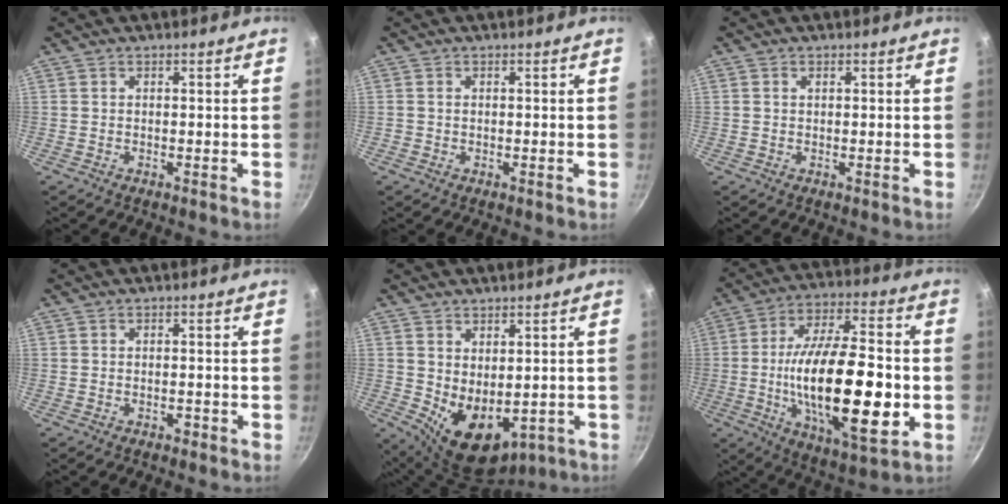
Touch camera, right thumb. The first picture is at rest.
{"total": 0.5, "force": [0.1, 0.5, 0.2], "torque": [-0.002, 0.002, 0.001]}
{"total": 0.7, "force": [0.3, 0.5, 0.5], "torque": [-0.006, 0.003, 0.005]}
{"total": 0.9, "force": [-0.6, 0.4, 0.5], "torque": [-0.008, 0.004, -0.006]}
{"total": 10.1, "force": [-0.2, 6.7, 7.5], "torque": [-0.091, -0.024, 0.023]}
{"total": 26.0, "force": [-3.8, 10.0, 23.6], "torque": [-0.391, 0.009, -0.060]}